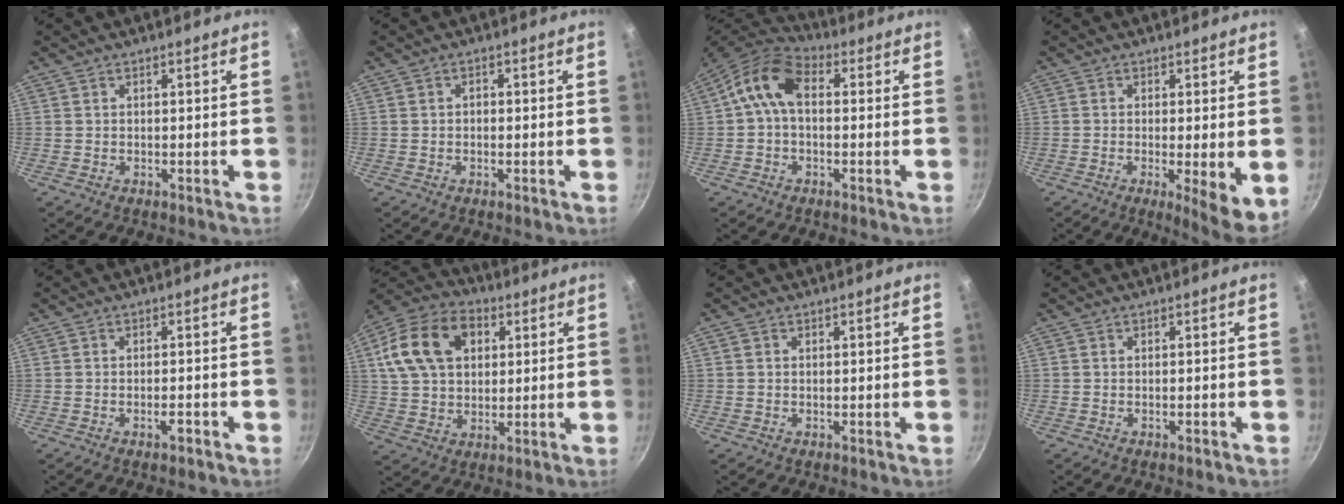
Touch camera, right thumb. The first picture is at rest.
{"total": 1.1, "force": [-0.1, 0.9, 0.7], "torque": [-0.010, 0.006, -0.003]}
{"total": 9.8, "force": [1.0, 6.5, 7.3], "torque": [-0.125, 0.028, -0.002]}
{"total": 7.6, "force": [-1.2, 1.4, 7.4], "torque": [-0.107, -0.017, -0.015]}
{"total": 2.0, "force": [-1.2, 0.6, 1.5], "torque": [-0.020, 0.010, -0.020]}
{"total": 16.8, "force": [5.0, 11.8, 10.9], "torque": [-0.181, 0.012, 0.078]}
{"total": 0.6, "force": [0.1, 0.5, 0.2], "torque": [-0.003, 0.004, 0.000]}
{"total": 0.7, "force": [-0.4, 0.2, 0.5], "torque": [-0.012, 0.005, -0.007]}